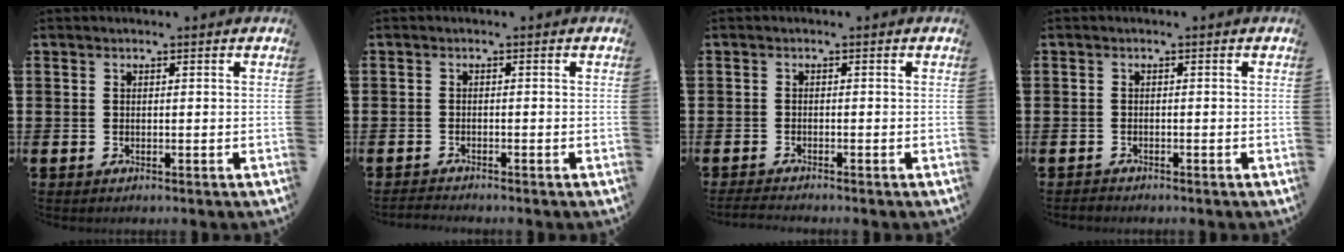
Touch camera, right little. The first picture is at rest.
{"total": 0.9, "force": [-0.9, 0.0, 0.1], "torque": [-0.003, -0.002, -0.017]}
{"total": 1.1, "force": [-1.0, 0.0, 0.5], "torque": [-0.008, 0.000, -0.019]}
{"total": 0.6, "force": [-0.5, 0.1, -0.1], "torque": [-0.001, -0.001, -0.012]}